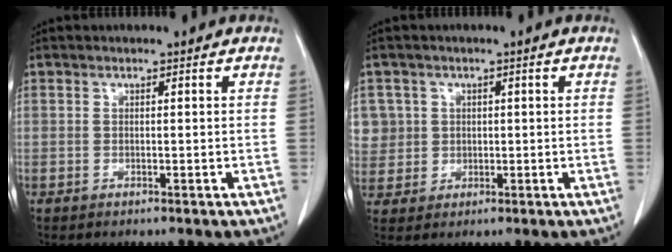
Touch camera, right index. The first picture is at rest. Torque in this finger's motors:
{"motor_torque": [0.30, 0.35, 0.03, 0.03]}